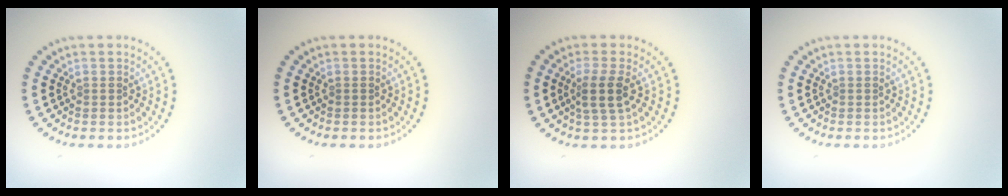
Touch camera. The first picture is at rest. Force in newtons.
{"total": 0.0}
{"total": 2.5, "press": 2.0, "slide": 1.4}
{"total": 0.0}